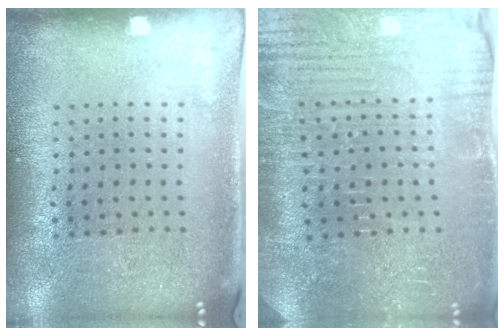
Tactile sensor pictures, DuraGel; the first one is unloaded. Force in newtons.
{"total": 4.0, "press": 3.9, "slide": 1.0}